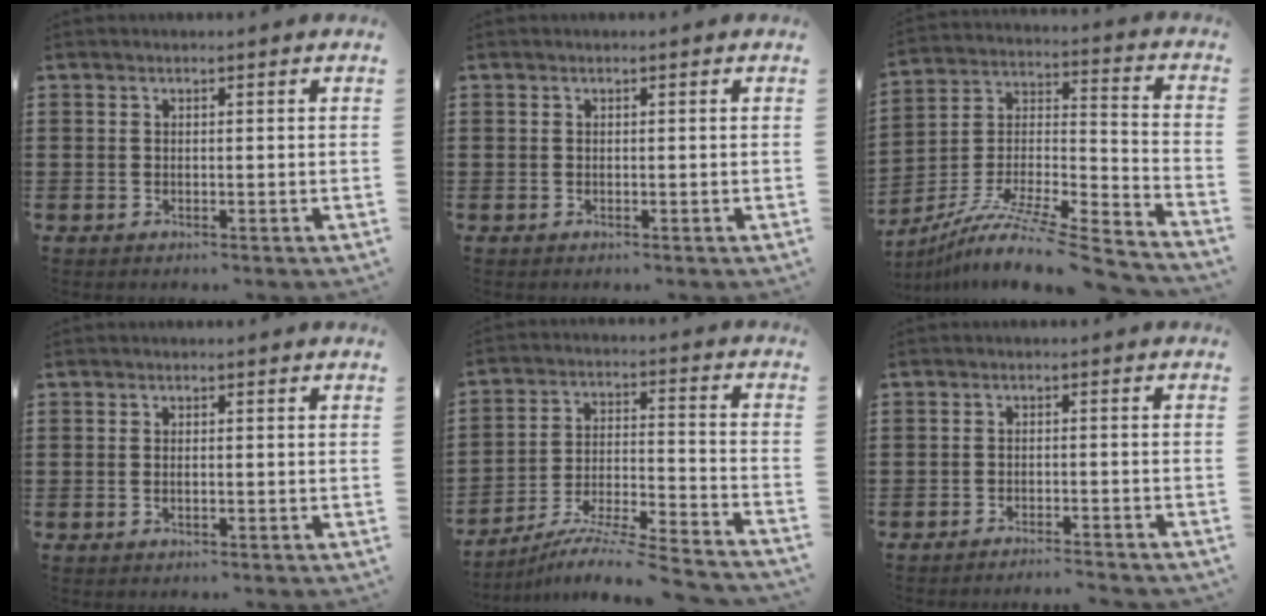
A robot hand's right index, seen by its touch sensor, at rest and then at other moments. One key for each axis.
{"total": 0.0}
{"total": 10.9, "fx": -8.9, "fy": 0.7, "fz": 6.2, "tx": -0.109, "ty": 0.006, "tz": -0.176}
{"total": 0.8, "fx": -0.1, "fy": 0.3, "fz": 0.7, "tx": -0.014, "ty": -0.001, "tz": 0.000}
{"total": 8.3, "fx": -7.7, "fy": -0.4, "fz": 3.0, "tx": -0.049, "ty": -0.004, "tz": -0.155}
{"total": 2.5, "fx": -2.4, "fy": -0.5, "fz": 0.2, "tx": -0.005, "ty": 0.001, "tz": -0.051}